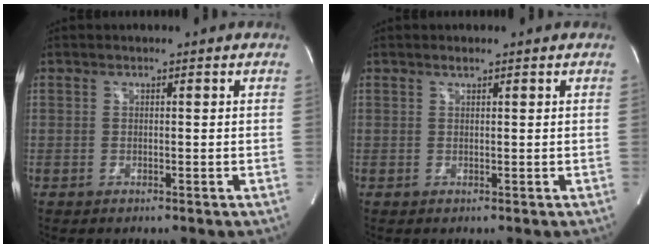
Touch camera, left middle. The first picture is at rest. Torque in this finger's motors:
{"motor_torque": [0.14, 0.00, -0.09, 0.00]}